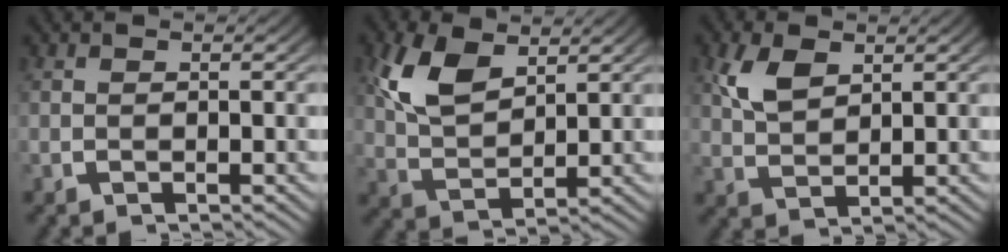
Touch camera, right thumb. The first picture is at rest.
{"total": 6.7, "force": [2.6, 4.0, 4.7], "torque": [-0.107, -0.015, 0.060]}
{"total": 3.7, "force": [1.9, 2.0, 2.5], "torque": [-0.051, -0.003, 0.045]}